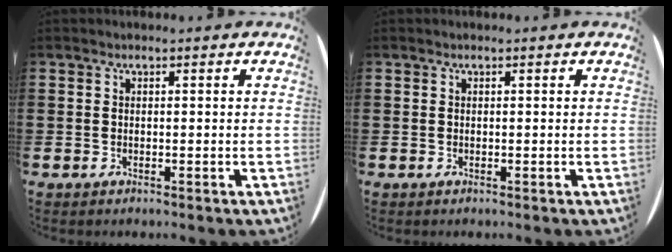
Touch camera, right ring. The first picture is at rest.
{"total": 0.0}